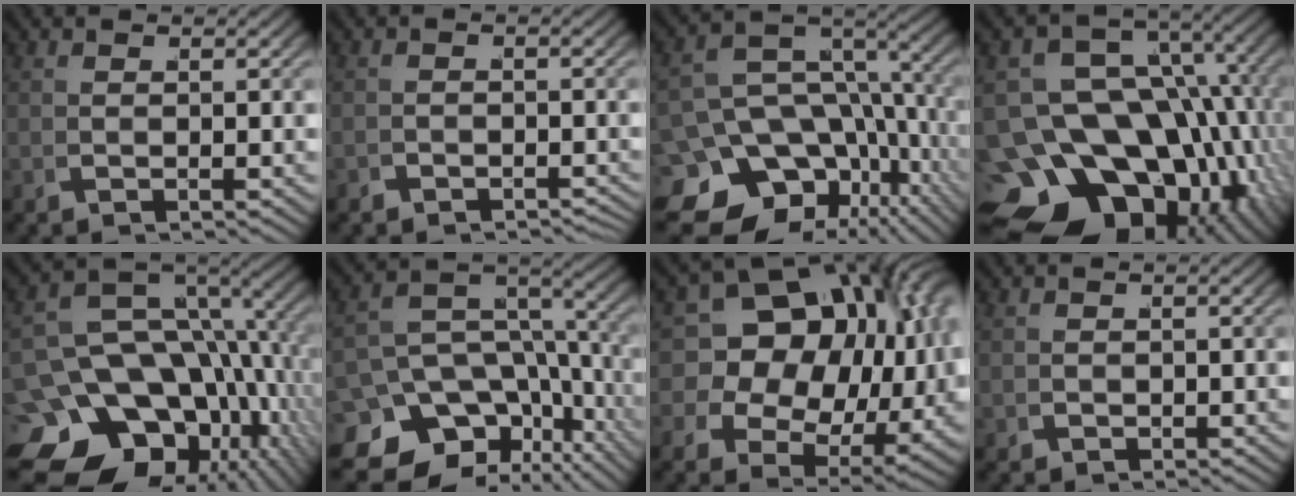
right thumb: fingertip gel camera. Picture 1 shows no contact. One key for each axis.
{"total": 2.2, "fx": -2.1, "fy": 0.3, "fz": -0.2, "tx": 0.018, "ty": 0.001, "tz": -0.041}
{"total": 16.4, "fx": -5.5, "fy": 11.7, "fz": 10.0, "tx": -0.170, "ty": -0.052, "tz": -0.076}
{"total": 24.8, "fx": -8.6, "fy": 18.1, "fz": 14.6, "tx": -0.268, "ty": -0.098, "tz": -0.118}
{"total": 17.6, "fx": -4.8, "fy": 12.3, "fz": 11.6, "tx": -0.200, "ty": -0.057, "tz": -0.061}
{"total": 13.0, "fx": -4.7, "fy": 9.1, "fz": 8.0, "tx": -0.135, "ty": -0.053, "tz": -0.057}
{"total": 17.6, "fx": 1.1, "fy": 12.3, "fz": 12.5, "tx": -0.219, "ty": -0.034, "tz": 0.015}
{"total": 1.4, "fx": -0.4, "fy": 1.2, "fz": 0.6, "tx": -0.012, "ty": -0.011, "tz": 0.002}